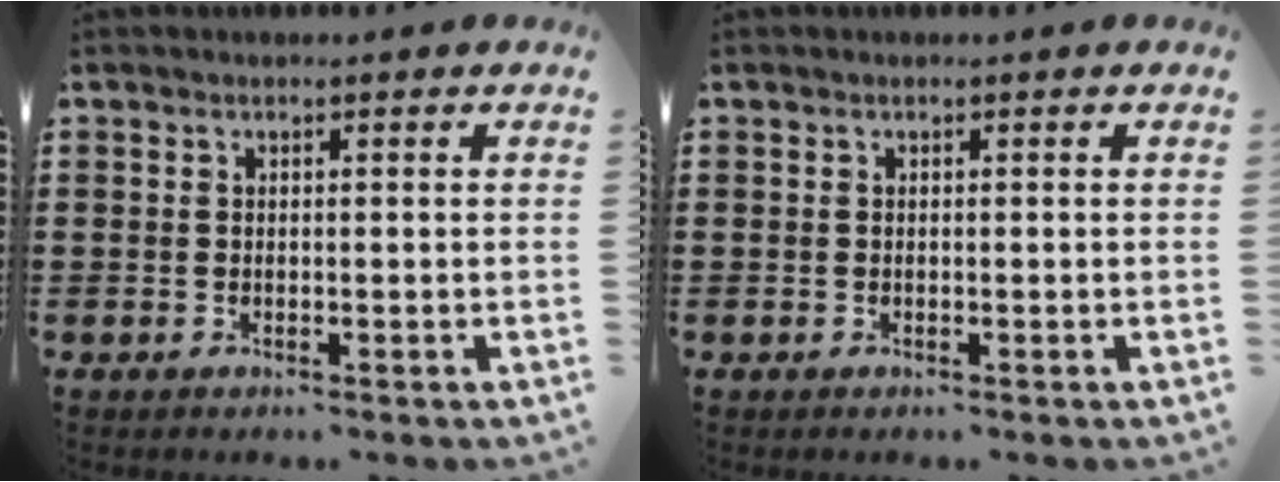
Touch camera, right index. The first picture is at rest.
{"total": 0.0}